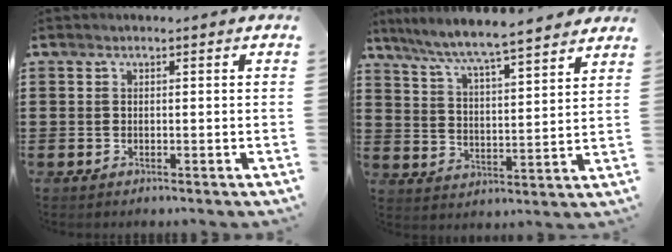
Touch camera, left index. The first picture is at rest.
{"total": 5.7, "force": [5.3, -0.4, 2.1], "torque": [-0.066, -0.038, 0.085]}